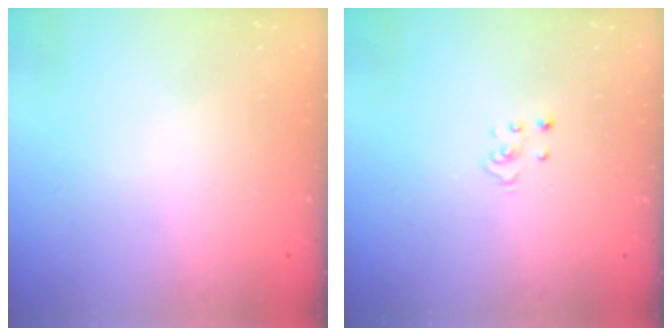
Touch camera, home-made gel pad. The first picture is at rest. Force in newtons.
{"total": 2.8, "press": 2.8, "slide": 0.3}